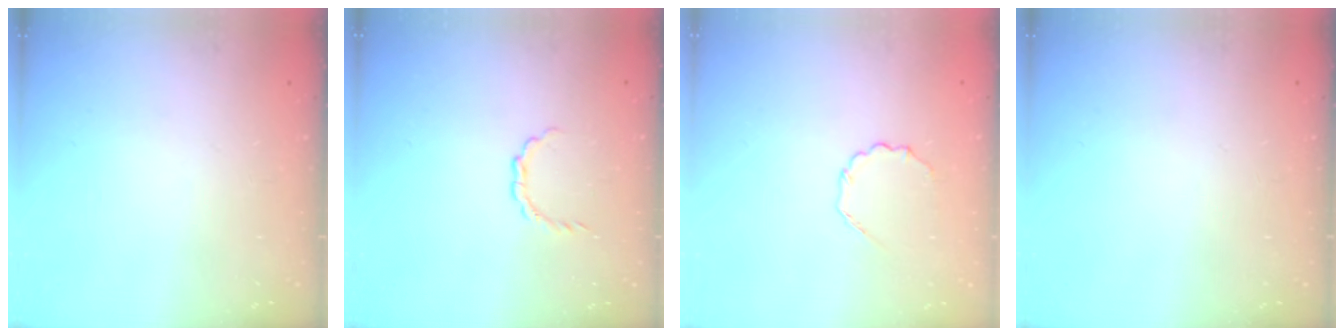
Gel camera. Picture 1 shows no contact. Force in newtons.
{"total": 3.1, "press": 3.1, "slide": 0.5}
{"total": 3.8, "press": 3.5, "slide": 1.3}
{"total": 0.0}